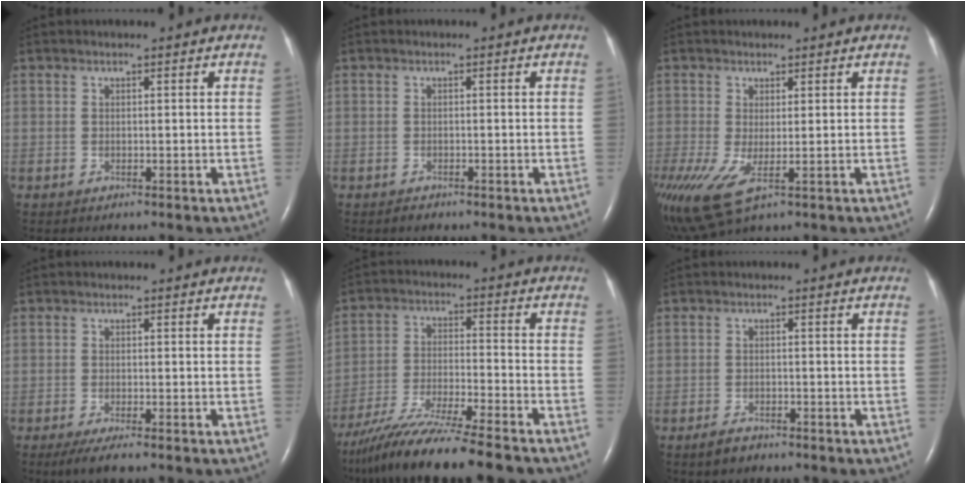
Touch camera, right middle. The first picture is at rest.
{"total": 0.8, "force": [-0.7, 0.3, 0.2], "torque": [-0.007, -0.001, -0.010]}
{"total": 11.6, "force": [-4.0, 5.1, 9.6], "torque": [-0.231, -0.019, -0.056]}
{"total": 2.7, "force": [-1.8, 0.2, 2.0], "torque": [-0.041, -0.010, -0.036]}
{"total": 15.7, "force": [-13.2, 0.1, 8.5], "torque": [-0.166, -0.036, -0.227]}
{"total": 2.2, "force": [-1.7, 1.0, 0.9], "torque": [-0.025, 0.000, -0.026]}